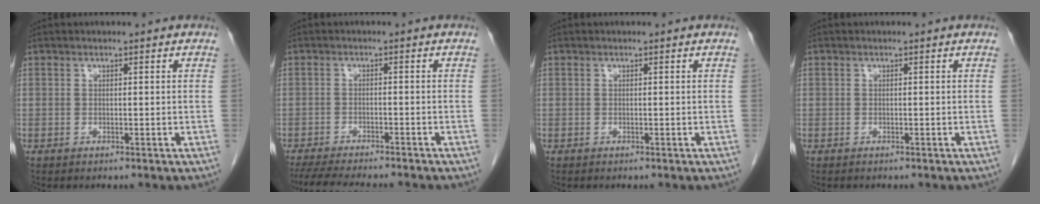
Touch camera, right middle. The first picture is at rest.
{"total": 12.4, "force": [-11.0, 1.5, 5.5], "torque": [-0.082, -0.019, -0.155]}
{"total": 0.0}
{"total": 0.5, "force": [-0.4, 0.3, -0.1], "torque": [-0.001, 0.002, -0.008]}